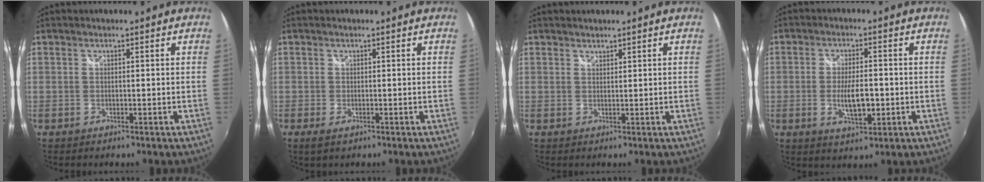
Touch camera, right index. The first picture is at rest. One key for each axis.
{"total": 1.9, "fx": -1.0, "fy": 0.9, "fz": 1.4, "tx": -0.028, "ty": -0.008, "tz": -0.017}
{"total": 1.0, "fx": 1.0, "fy": 0.4, "fz": 0.0, "tx": 0.002, "ty": 0.002, "tz": 0.017}
{"total": 6.9, "fx": -1.4, "fy": 2.4, "fz": 6.3, "tx": -0.120, "ty": -0.008, "tz": -0.020}